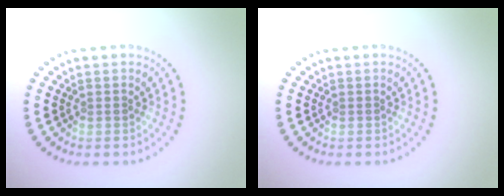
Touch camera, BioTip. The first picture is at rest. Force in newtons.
{"total": 0.0}